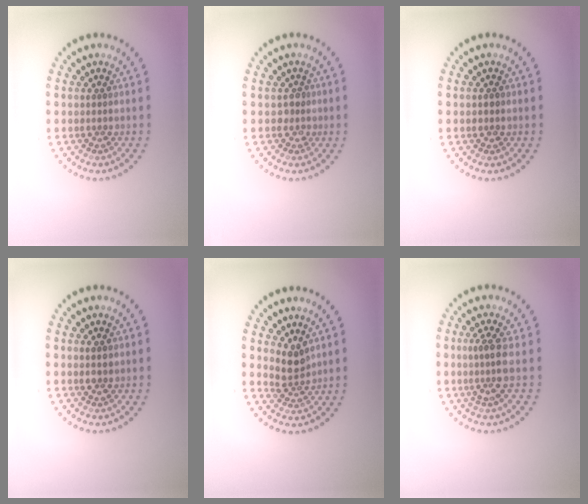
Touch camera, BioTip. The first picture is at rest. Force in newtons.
{"total": 1.3, "press": 1.0, "slide": 0.9}
{"total": 0.9, "press": 0.9, "slide": 0.0}
{"total": 1.1, "press": 1.0, "slide": 0.3}
{"total": 2.3, "press": 1.8, "slide": 1.5}
{"total": 2.6, "press": 1.9, "slide": 1.7}